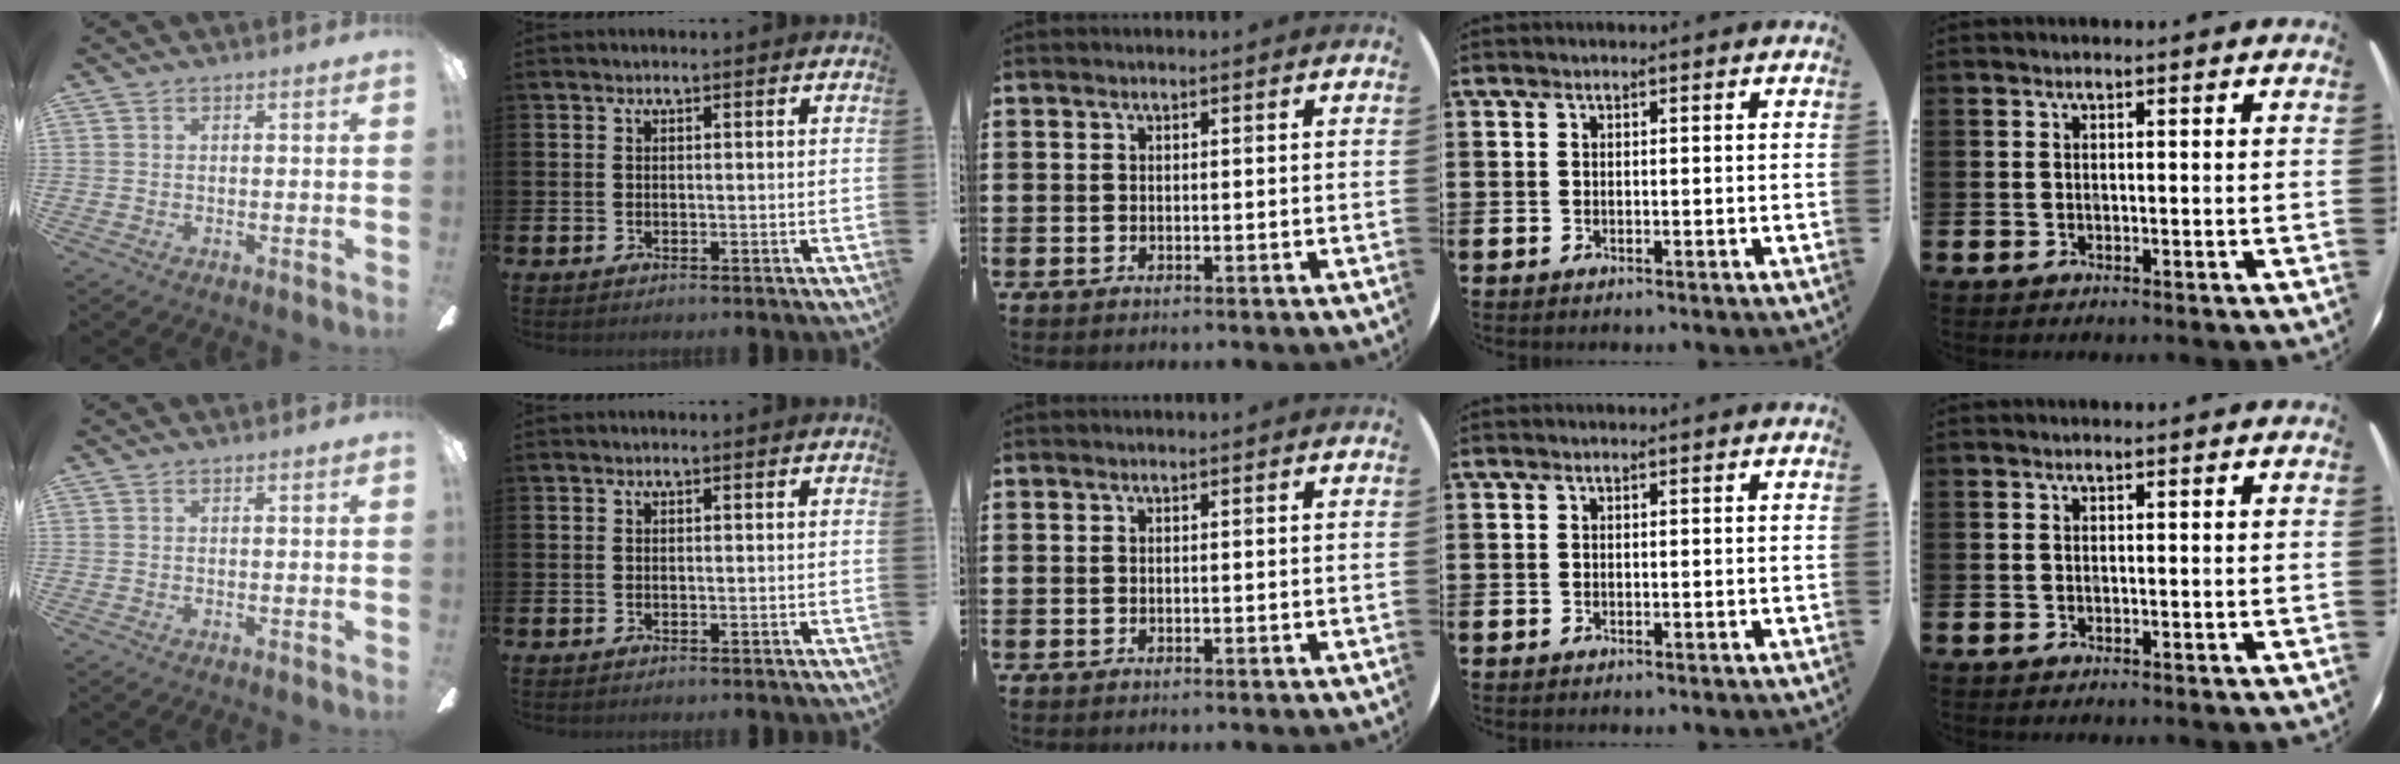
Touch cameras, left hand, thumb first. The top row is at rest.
{}